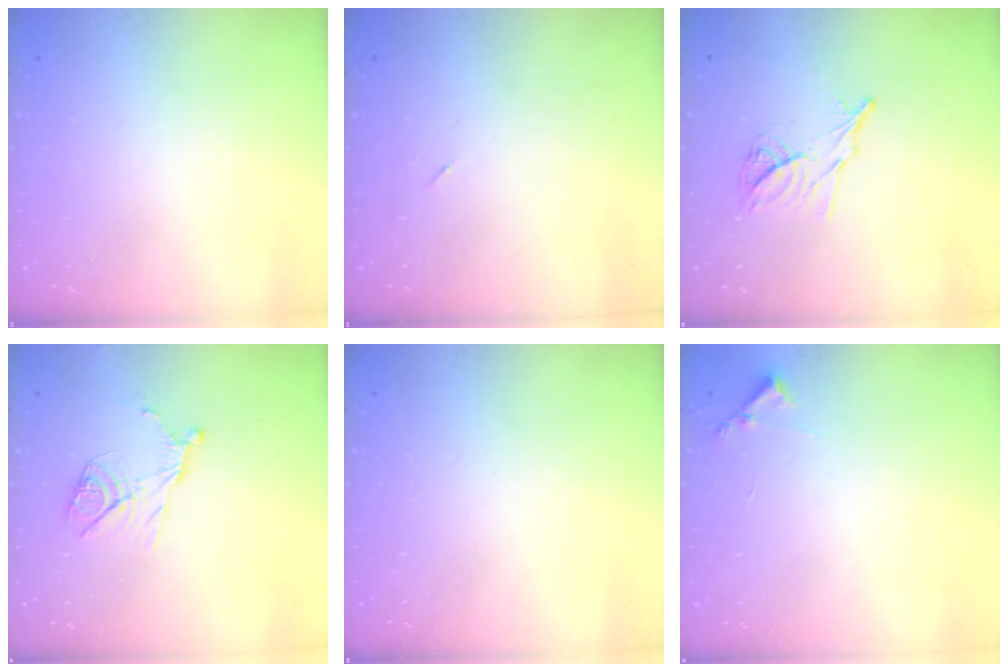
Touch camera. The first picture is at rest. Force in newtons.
{"total": 2.2, "press": 1.9, "slide": 1.2}
{"total": 10.0, "press": 10.0, "slide": 0.1}
{"total": 10.9, "press": 10.9, "slide": 0.4}
{"total": 0.0}
{"total": 6.4, "press": 6.4, "slide": 0.5}